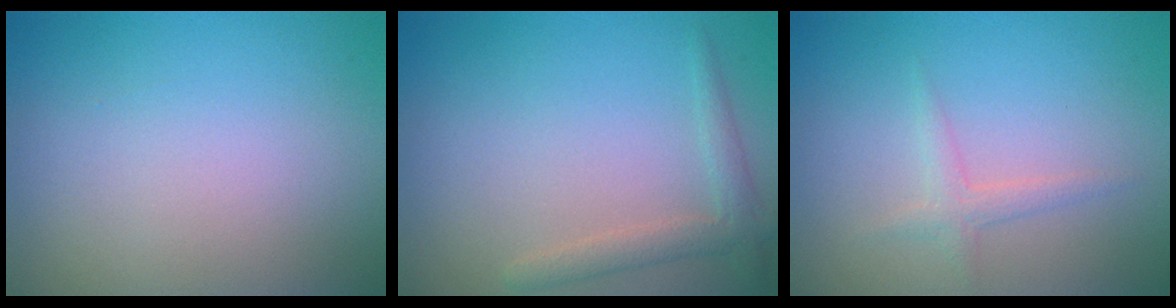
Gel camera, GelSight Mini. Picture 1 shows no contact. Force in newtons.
{"total": 2.0, "press": 2.0, "slide": 0.3}
{"total": 1.3, "press": 1.3, "slide": 0.0}